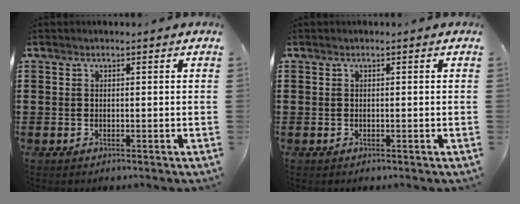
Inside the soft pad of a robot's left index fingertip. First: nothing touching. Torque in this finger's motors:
{"motor_torque": [0.04, -0.09, 0.02, 0.01]}